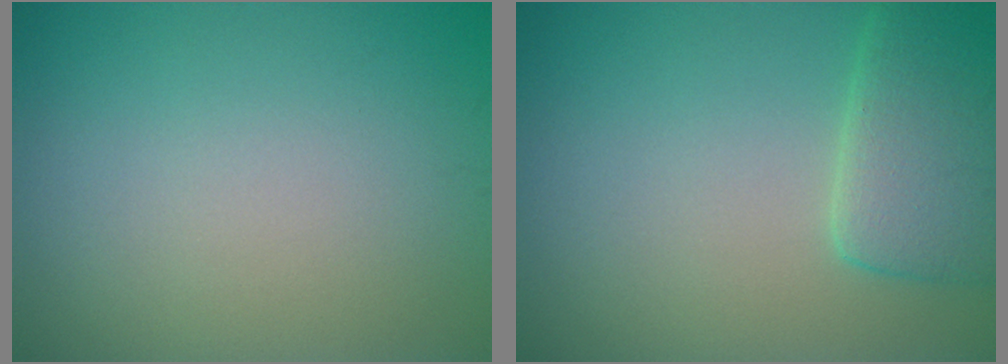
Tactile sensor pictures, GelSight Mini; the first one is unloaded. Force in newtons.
{"total": 5.0, "press": 4.9, "slide": 0.4}